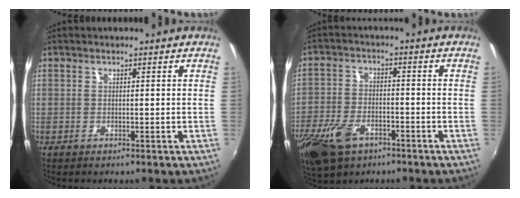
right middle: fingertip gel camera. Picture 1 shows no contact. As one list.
[{"total": 12.3, "force": [-7.0, 7.0, 7.3], "torque": [-0.178, -0.019, -0.132]}]